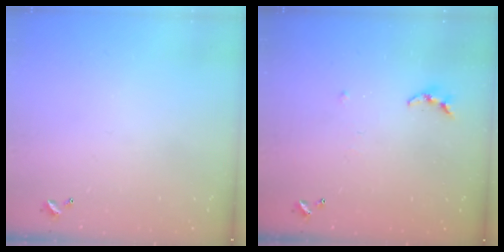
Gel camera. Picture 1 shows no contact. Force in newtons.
{"total": 4.0, "press": 3.9, "slide": 0.5}